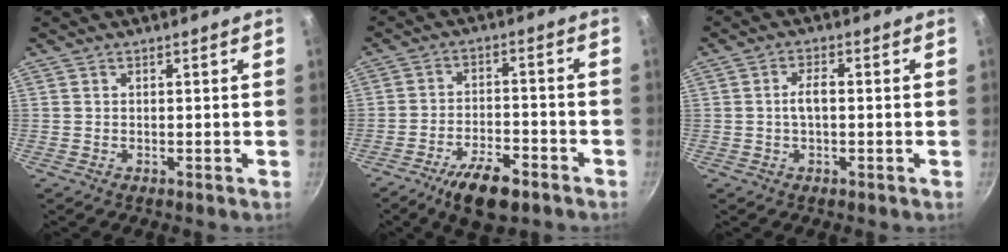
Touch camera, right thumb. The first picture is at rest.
{"total": 10.4, "force": [-6.5, 4.0, 7.0], "torque": [-0.115, 0.035, -0.107]}
{"total": 3.3, "force": [-0.2, 1.6, 2.9], "torque": [-0.056, 0.015, -0.005]}